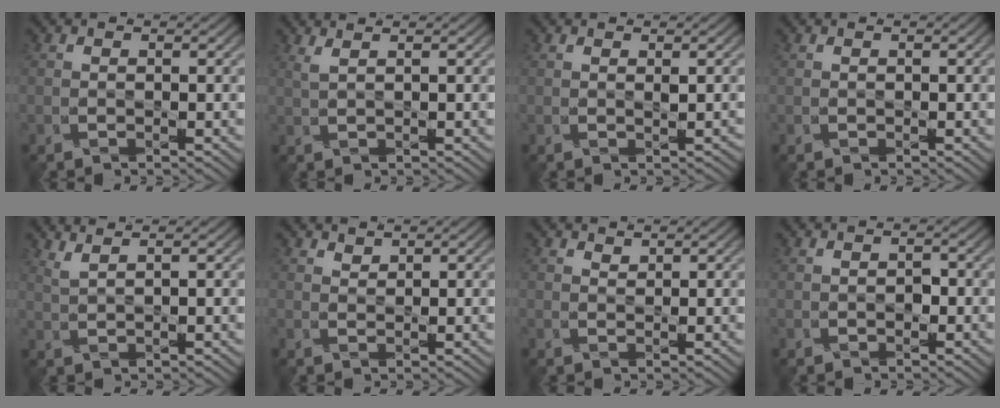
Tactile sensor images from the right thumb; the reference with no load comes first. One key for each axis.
{"total": 1.8, "fx": 1.7, "fy": -0.1, "fz": 0.2, "tx": 0.000, "ty": 0.003, "tz": 0.032}
{"total": 0.9, "fx": 0.5, "fy": -0.2, "fz": -0.6, "tx": 0.012, "ty": 0.002, "tz": 0.011}
{"total": 0.0}
{"total": 2.6, "fx": 2.6, "fy": 0.0, "fz": 0.3, "tx": 0.003, "ty": 0.001, "tz": 0.047}
{"total": 2.2, "fx": 1.7, "fy": -0.1, "fz": -1.3, "tx": 0.023, "ty": -0.004, "tz": 0.038}
{"total": 1.8, "fx": 1.4, "fy": -0.1, "fz": -1.1, "tx": 0.018, "ty": -0.005, "tz": 0.030}
{"total": 1.1, "fx": -0.5, "fy": 1.0, "fz": -0.1, "tx": 0.007, "ty": -0.005, "tz": -0.008}